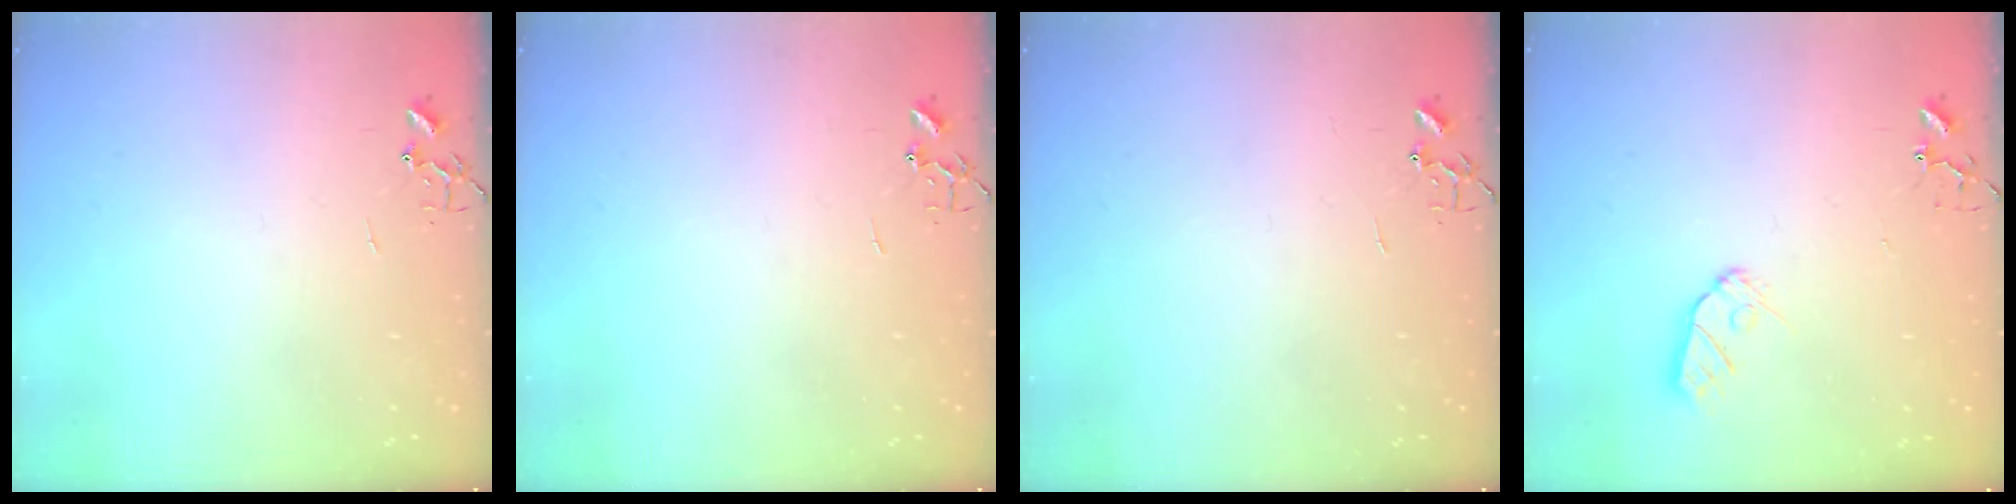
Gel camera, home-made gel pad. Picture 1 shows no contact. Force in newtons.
{"total": 0.0}
{"total": 0.0}
{"total": 7.6, "press": 7.6, "slide": 0.5}